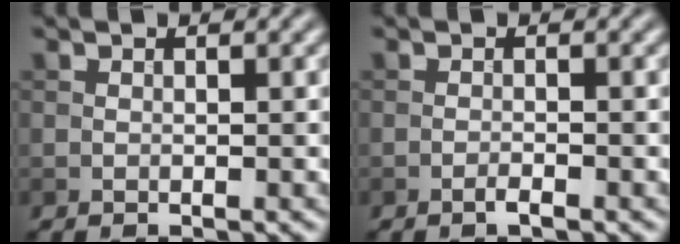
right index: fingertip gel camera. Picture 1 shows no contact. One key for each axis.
{"total": 0.9, "fx": -0.6, "fy": 0.1, "fz": 0.6, "tx": -0.011, "ty": 0.002, "tz": -0.012}